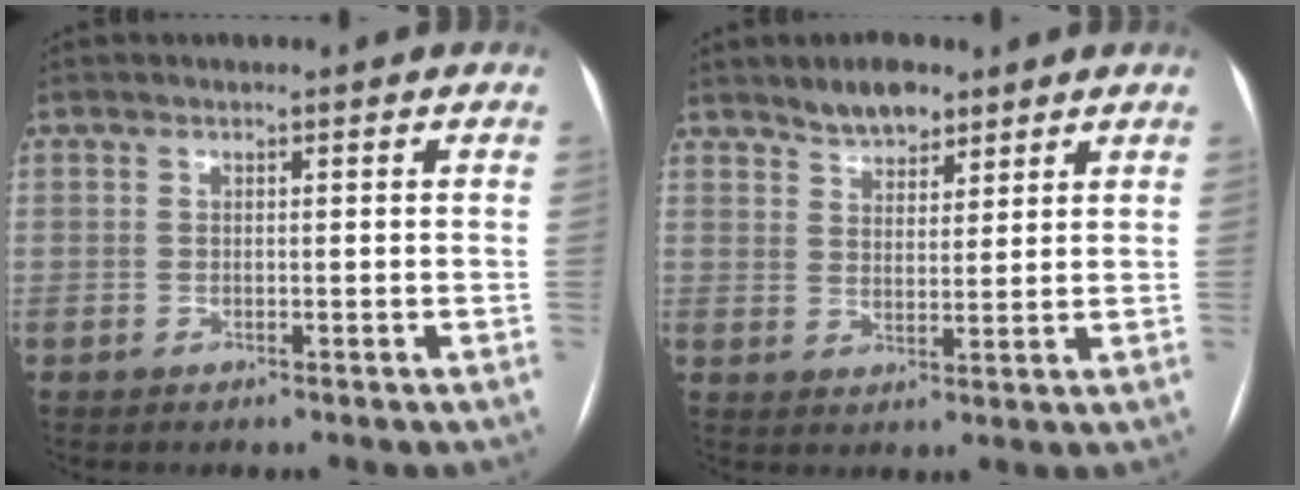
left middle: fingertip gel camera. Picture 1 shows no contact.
{"total": 5.5, "force": [4.4, 2.2, 2.4], "torque": [-0.045, 0.006, 0.078]}